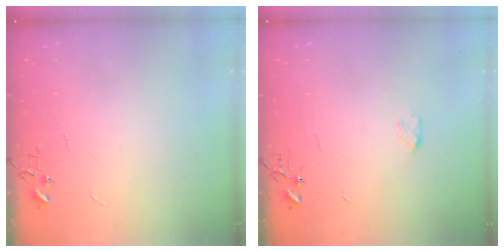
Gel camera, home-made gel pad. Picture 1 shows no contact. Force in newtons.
{"total": 3.3, "press": 3.3, "slide": 0.6}